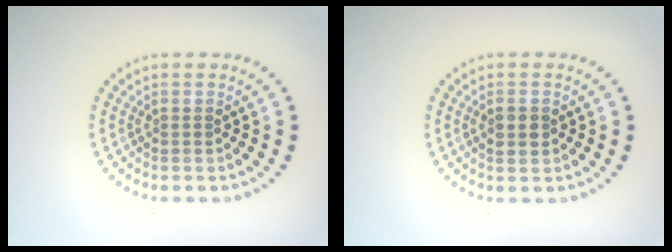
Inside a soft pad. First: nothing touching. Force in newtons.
{"total": 1.2, "press": 1.2, "slide": 0.1}